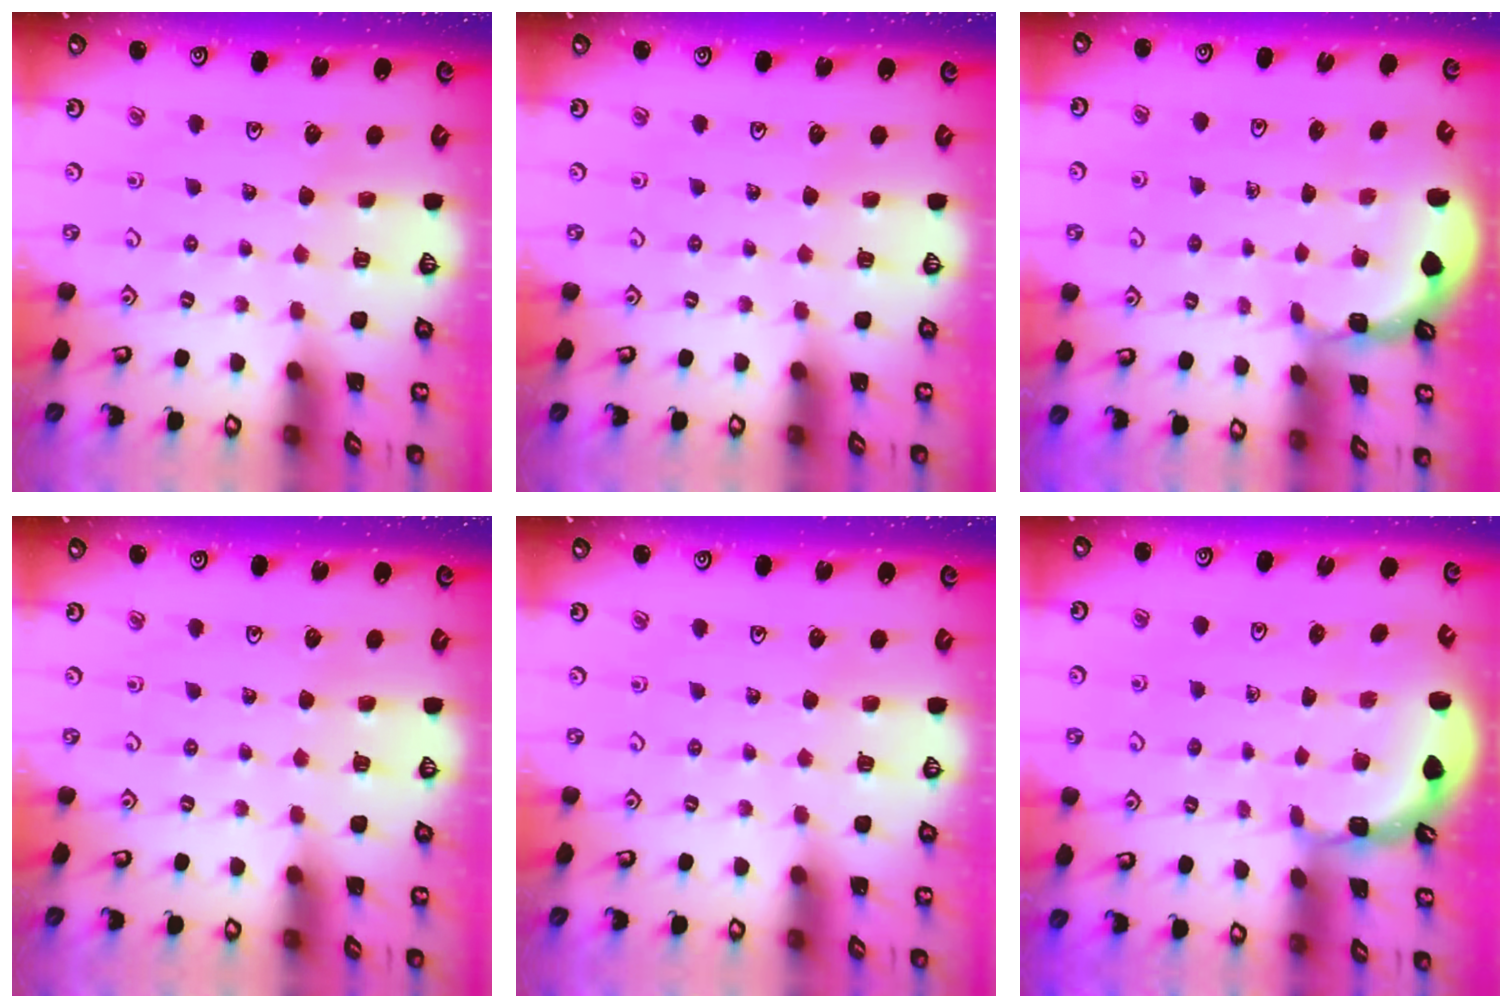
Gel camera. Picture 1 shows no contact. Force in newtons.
{"total": 0.0}
{"total": 1.5, "press": 1.5, "slide": 0.1}
{"total": 0.0}
{"total": 0.0}
{"total": 1.7, "press": 1.7, "slide": 0.0}